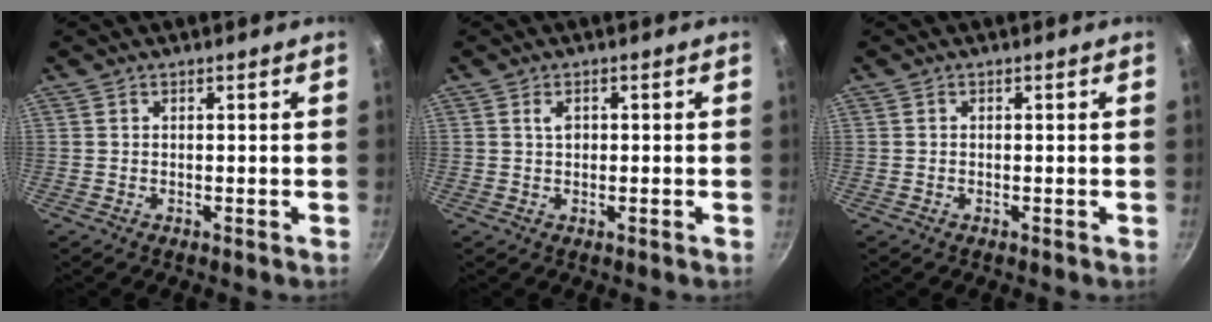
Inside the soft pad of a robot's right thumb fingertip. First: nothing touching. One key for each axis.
{"total": 1.9, "fx": 0.3, "fy": 1.1, "fz": 1.5, "tx": -0.024, "ty": 0.004, "tz": 0.003}
{"total": 0.0}